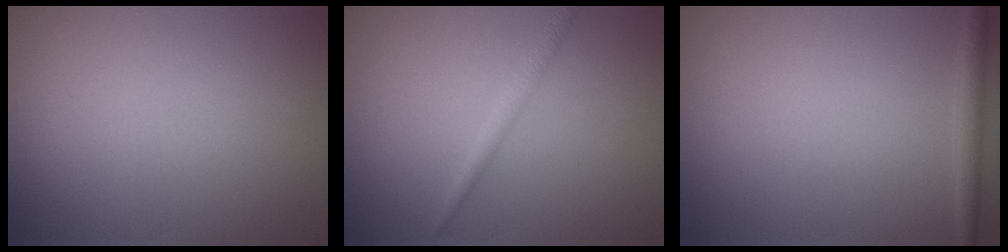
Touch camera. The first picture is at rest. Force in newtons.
{"total": 1.3, "press": 1.3, "slide": 0.0}
{"total": 1.4, "press": 1.4, "slide": 0.1}